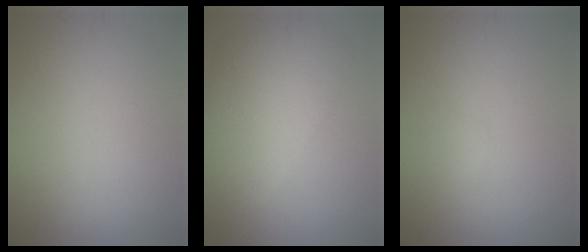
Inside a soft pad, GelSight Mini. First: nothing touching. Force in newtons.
{"total": 5.8, "press": 5.8, "slide": 0.1}
{"total": 0.5, "press": 0.5, "slide": 0.1}